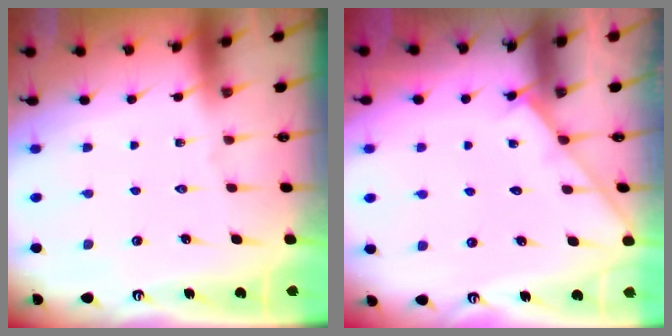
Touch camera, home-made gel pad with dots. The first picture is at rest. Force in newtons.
{"total": 2.9, "press": 2.9, "slide": 0.4}